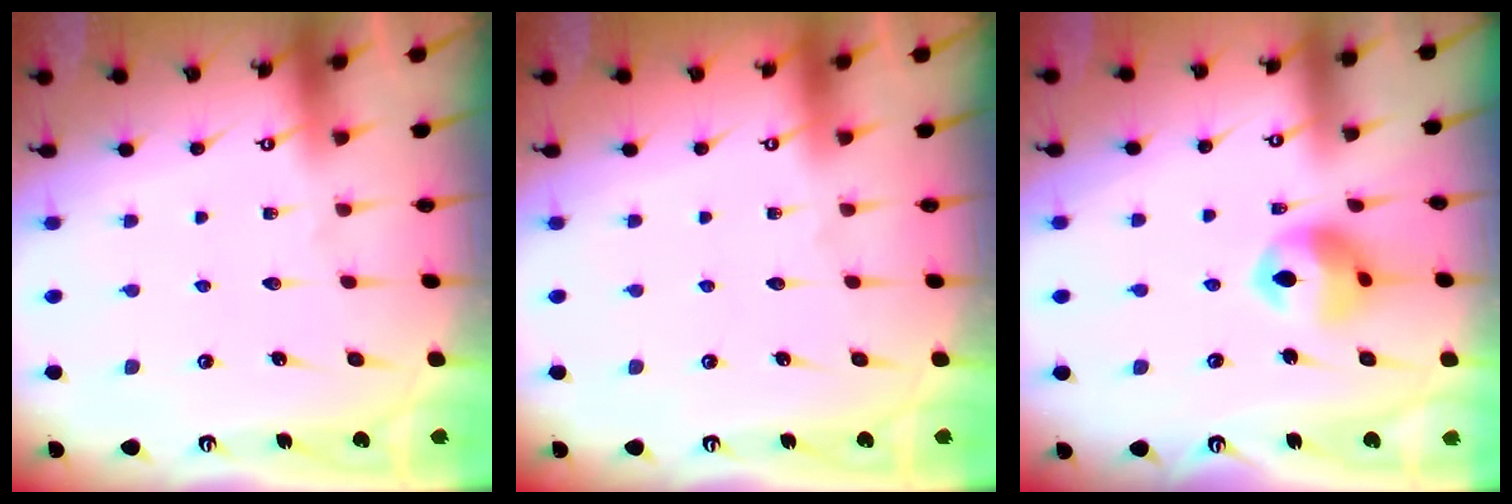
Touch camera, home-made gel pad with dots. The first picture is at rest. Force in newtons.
{"total": 0.0}
{"total": 11.5, "press": 11.3, "slide": 1.7}